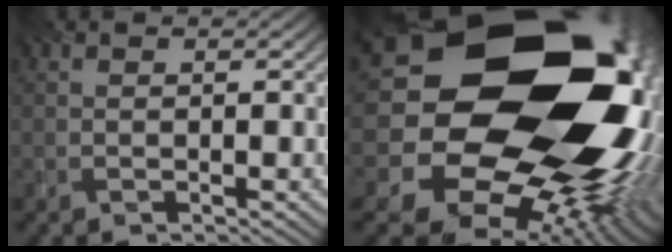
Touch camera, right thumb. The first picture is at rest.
{"total": 24.4, "force": [3.9, 19.6, 13.9], "torque": [-0.291, -0.019, 0.055]}